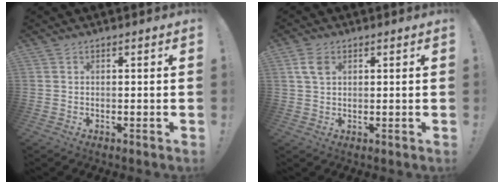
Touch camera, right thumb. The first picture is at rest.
{"total": 4.7, "force": [1.7, 2.9, 3.3], "torque": [-0.053, 0.000, 0.032]}